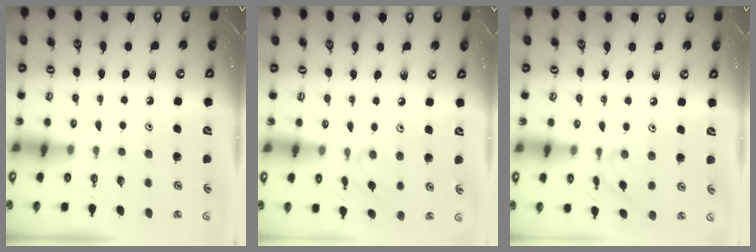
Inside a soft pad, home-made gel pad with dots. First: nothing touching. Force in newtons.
{"total": 3.0, "press": 2.9, "slide": 0.5}
{"total": 2.0, "press": 2.0, "slide": 0.2}